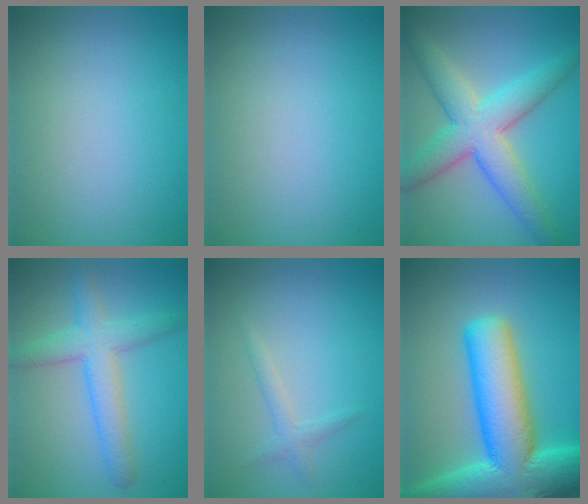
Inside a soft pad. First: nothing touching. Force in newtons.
{"total": 0.0}
{"total": 7.5, "press": 7.5, "slide": 0.2}
{"total": 4.6, "press": 4.6, "slide": 0.1}
{"total": 1.3, "press": 1.3, "slide": 0.0}
{"total": 15.6, "press": 15.6, "slide": 0.7}